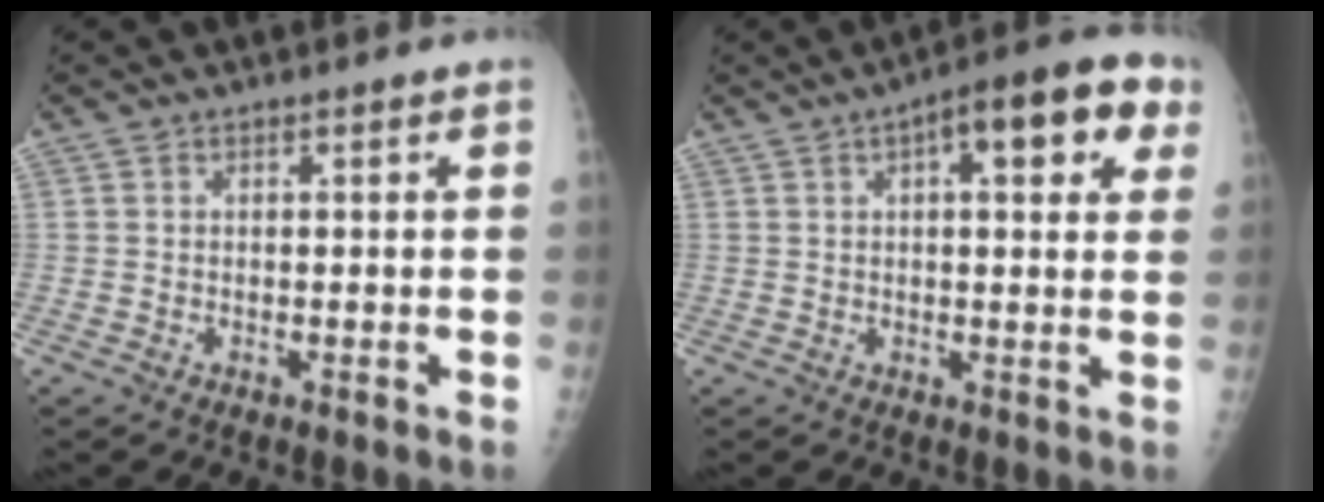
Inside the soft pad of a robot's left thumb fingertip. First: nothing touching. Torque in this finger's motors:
{"motor_torque": [-0.31, 0.26, -0.03, -0.19, 0.12]}